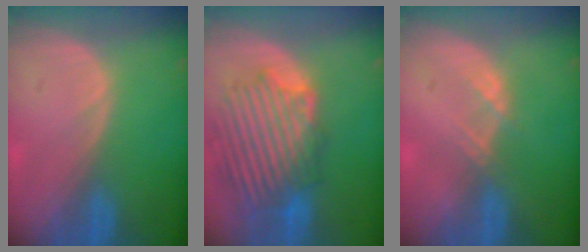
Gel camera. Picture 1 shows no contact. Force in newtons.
{"total": 10.3, "press": 10.0, "slide": 2.3}
{"total": 1.5, "press": 1.4, "slide": 0.2}